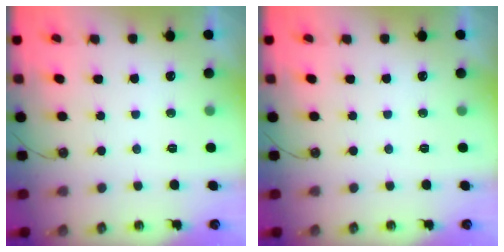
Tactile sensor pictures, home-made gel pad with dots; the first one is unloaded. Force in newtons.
{"total": 0.0}